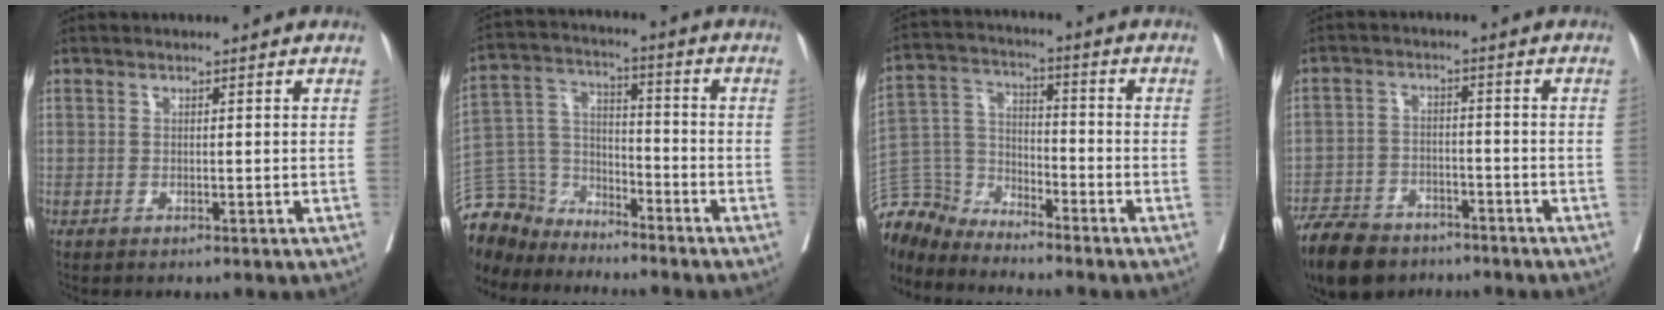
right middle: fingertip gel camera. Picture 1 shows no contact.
{"total": 11.1, "force": [-10.3, 4.1, 0.1], "torque": [-0.016, 0.032, -0.200]}
{"total": 9.3, "force": [-9.2, 1.3, -0.5], "torque": [-0.002, 0.022, -0.188]}
{"total": 10.5, "force": [-8.3, 4.9, 4.2], "torque": [-0.082, -0.012, -0.138]}